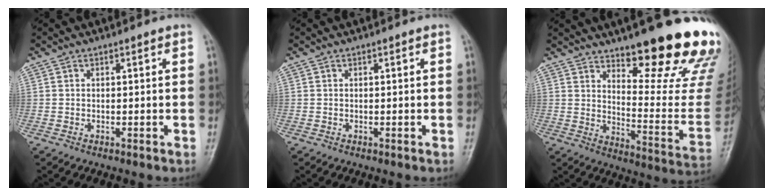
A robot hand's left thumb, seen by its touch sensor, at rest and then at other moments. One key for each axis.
{"total": 0.0}
{"total": 21.6, "fx": 15.5, "fy": 5.0, "fz": 14.2, "tx": -0.150, "ty": -0.127, "tz": 0.215}